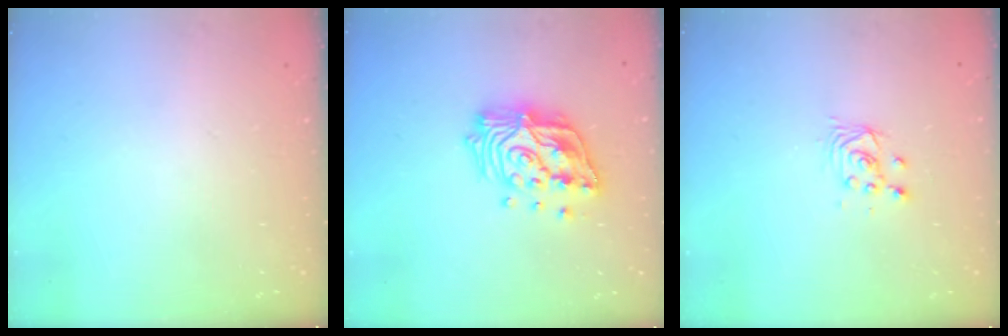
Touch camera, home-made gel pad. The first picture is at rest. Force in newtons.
{"total": 17.0, "press": 16.8, "slide": 2.2}
{"total": 2.7, "press": 2.7, "slide": 0.1}